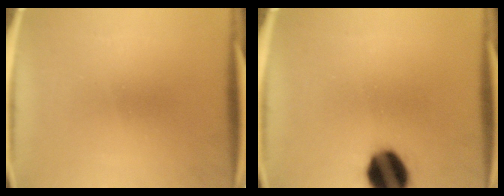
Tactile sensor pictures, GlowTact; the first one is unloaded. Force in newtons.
{"total": 13.3}